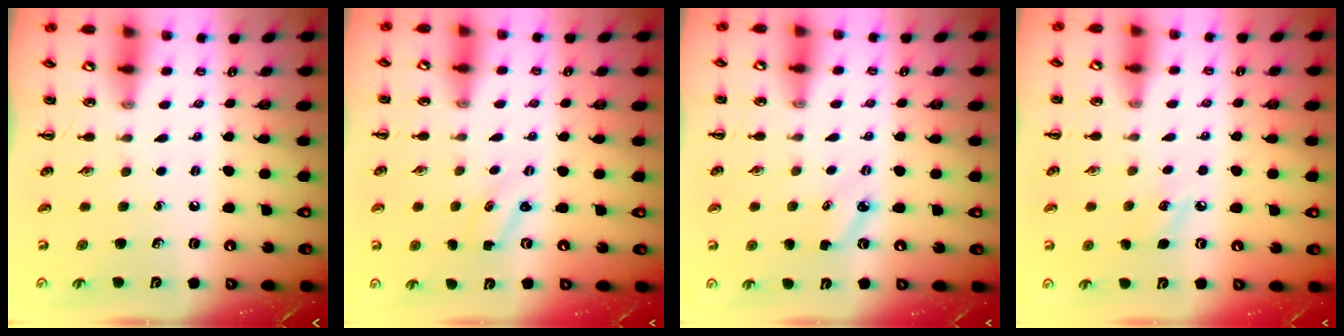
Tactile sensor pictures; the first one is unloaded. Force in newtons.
{"total": 0.9, "press": 0.8, "slide": 0.3}
{"total": 3.2, "press": 3.1, "slide": 1.0}
{"total": 4.6, "press": 4.4, "slide": 1.3}